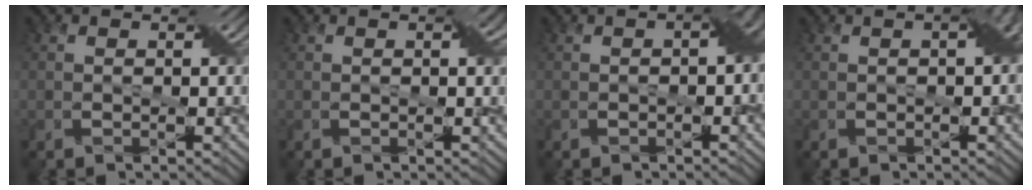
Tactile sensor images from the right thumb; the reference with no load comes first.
{"total": 1.7, "force": [0.6, 0.3, 1.6], "torque": [-0.022, 0.006, 0.008]}
{"total": 4.1, "force": [-0.2, 2.2, 3.4], "torque": [-0.037, 0.001, 0.000]}
{"total": 2.5, "force": [0.3, 0.9, 2.4], "torque": [-0.028, 0.011, 0.007]}